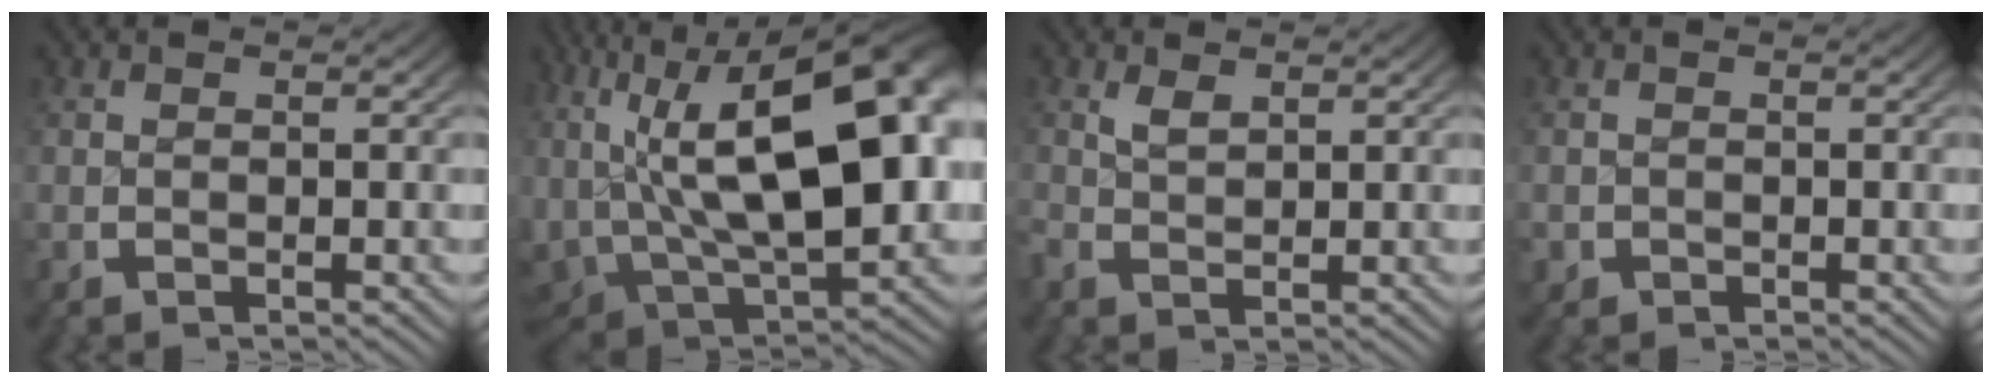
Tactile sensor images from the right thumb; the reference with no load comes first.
{"total": 18.6, "force": [2.4, 10.3, 15.3], "torque": [-0.253, -0.033, 0.055]}
{"total": 0.9, "force": [0.8, 0.3, 0.2], "torque": [-0.005, 0.004, 0.015]}
{"total": 1.1, "force": [-0.5, 0.8, -0.6], "torque": [0.010, -0.009, -0.003]}